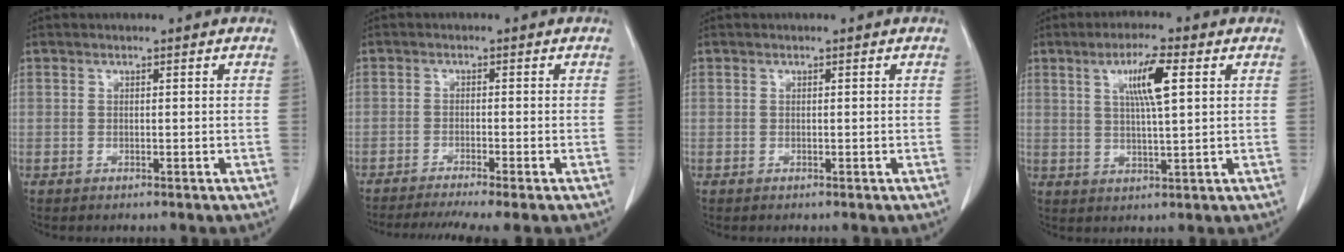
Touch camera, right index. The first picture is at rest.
{"total": 8.7, "force": [-7.2, -0.3, 4.8], "torque": [-0.059, -0.013, -0.107]}
{"total": 0.0}
{"total": 6.9, "force": [2.4, 0.4, 6.5], "torque": [-0.118, 0.003, 0.044]}